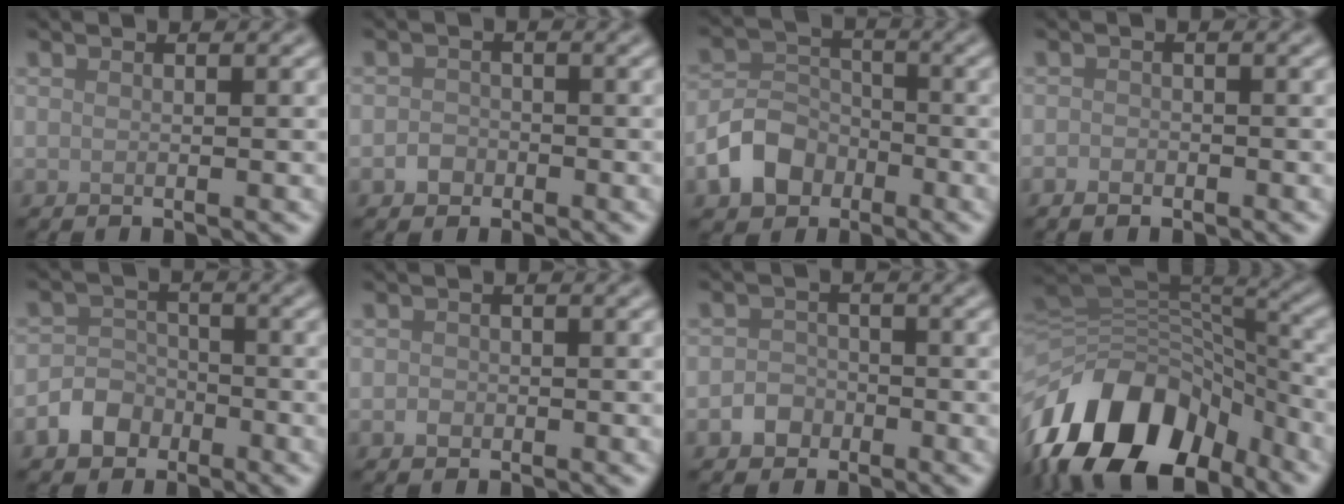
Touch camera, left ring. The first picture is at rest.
{"total": 1.4, "force": [-0.7, 1.2, 0.3], "torque": [0.002, 0.003, -0.015]}
{"total": 4.9, "force": [-2.5, 3.7, 2.0], "torque": [-0.038, 0.002, -0.058]}
{"total": 1.0, "force": [-0.6, 0.7, 0.4], "torque": [-0.005, 0.000, -0.013]}
{"total": 3.2, "force": [-1.7, 2.5, 1.0], "torque": [-0.014, 0.005, -0.036]}
{"total": 0.9, "force": [-0.3, 0.8, 0.3], "torque": [-0.001, -0.002, -0.008]}
{"total": 2.0, "force": [-1.0, 1.7, 0.5], "torque": [0.000, 0.005, -0.022]}
{"total": 14.7, "force": [-7.9, 9.1, 8.3], "torque": [-0.168, 0.015, -0.143]}